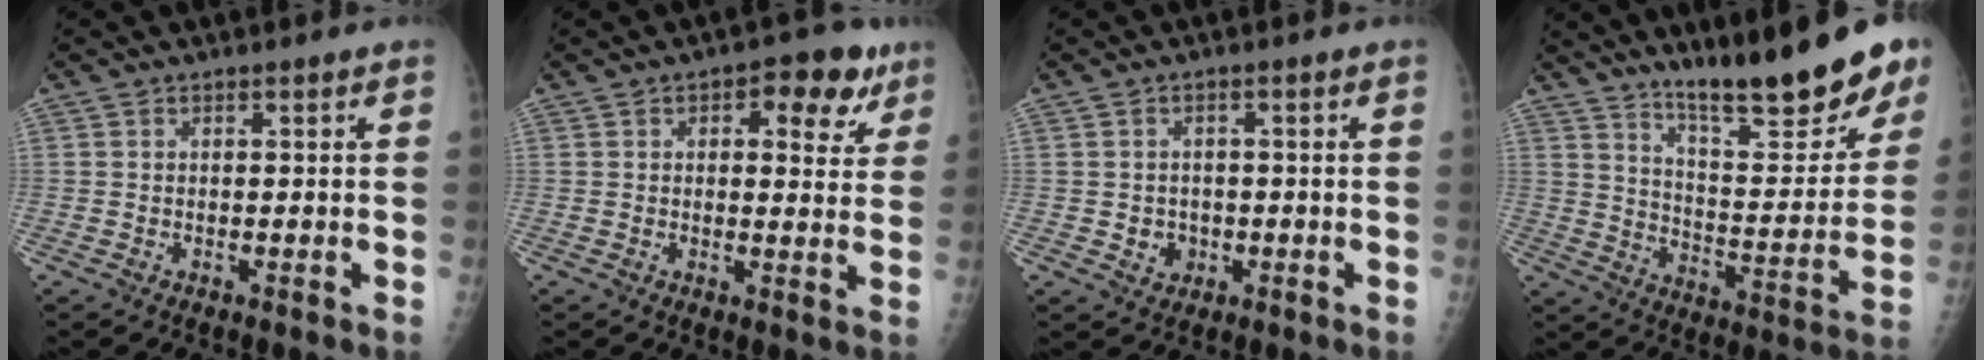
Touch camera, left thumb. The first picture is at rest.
{"total": 8.9, "force": [4.2, 4.7, 6.3], "torque": [-0.041, -0.008, 0.046]}
{"total": 3.1, "force": [-0.7, 2.8, 1.1], "torque": [-0.002, 0.004, -0.003]}
{"total": 19.9, "force": [15.0, 3.8, 12.5], "torque": [-0.149, -0.101, 0.237]}